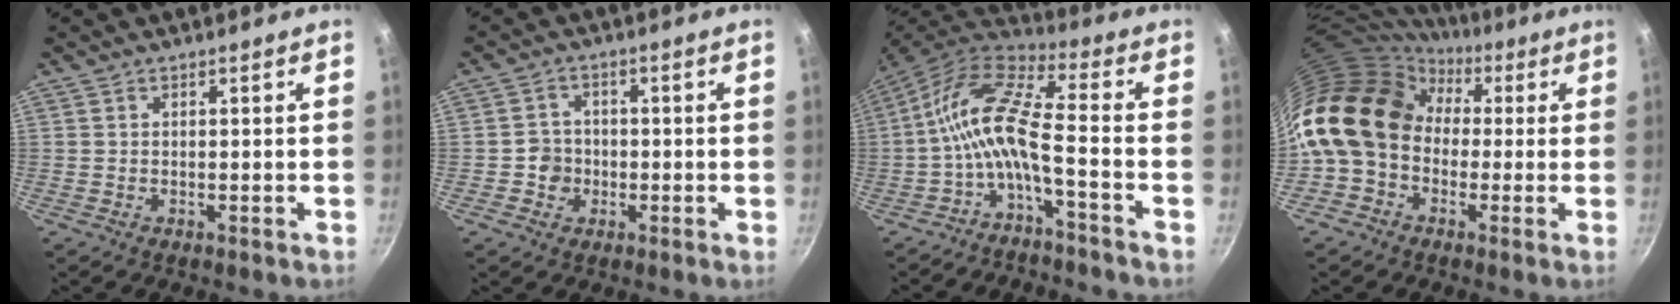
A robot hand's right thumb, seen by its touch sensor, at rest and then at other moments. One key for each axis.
{"total": 4.0, "fx": -0.9, "fy": 3.7, "fz": 1.1, "tx": 0.005, "ty": 0.011, "tz": -0.021}
{"total": 11.9, "fx": -3.5, "fy": 3.0, "fz": 10.9, "tx": -0.239, "ty": 0.049, "tz": -0.082}
{"total": 19.2, "fx": 0.2, "fy": 15.4, "fz": 11.4, "tx": -0.199, "ty": 0.055, "tz": -0.015}